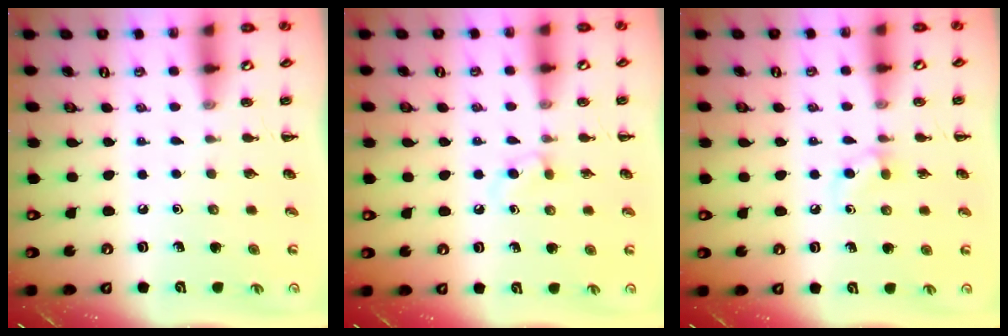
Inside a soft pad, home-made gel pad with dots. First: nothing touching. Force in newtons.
{"total": 2.9, "press": 2.6, "slide": 1.3}
{"total": 4.3, "press": 3.9, "slide": 1.6}